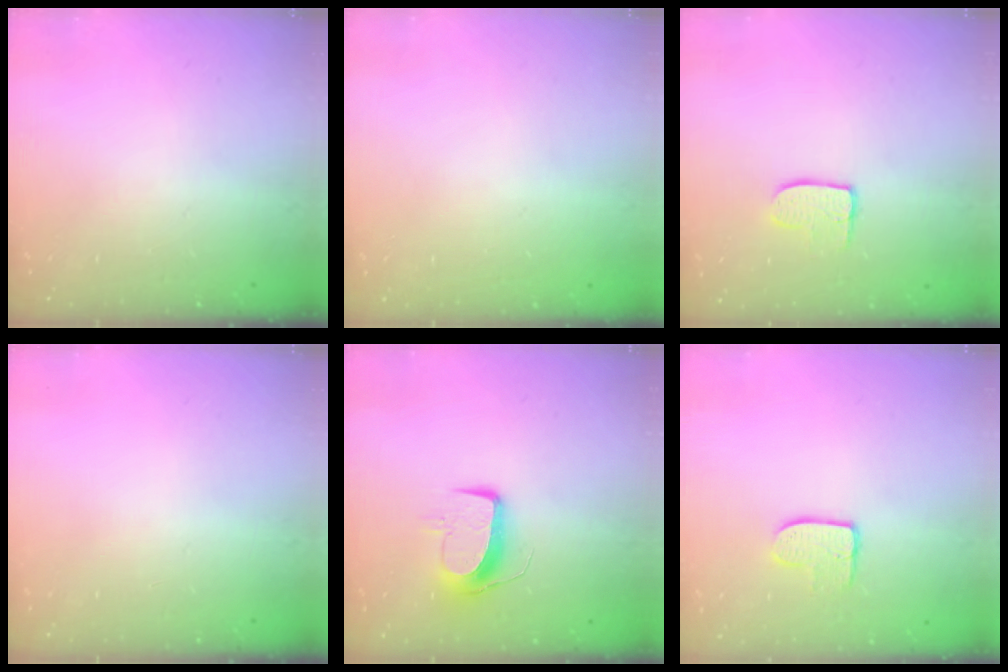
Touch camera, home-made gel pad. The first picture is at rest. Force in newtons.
{"total": 0.0}
{"total": 7.0, "press": 7.0, "slide": 0.4}
{"total": 0.0}
{"total": 9.8, "press": 9.8, "slide": 0.4}
{"total": 7.9, "press": 7.9, "slide": 0.5}